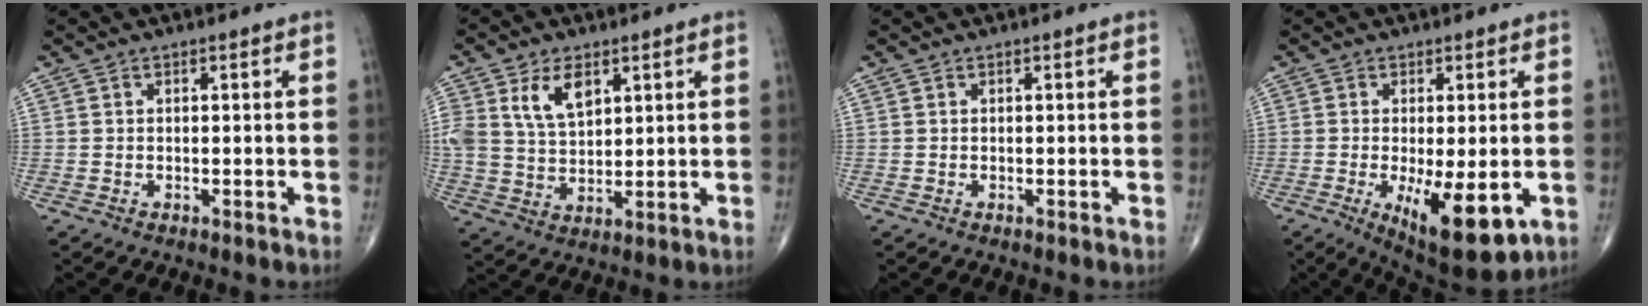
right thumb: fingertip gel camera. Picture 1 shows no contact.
{"total": 8.8, "force": [3.9, 5.2, 5.9], "torque": [-0.098, -0.014, 0.081]}
{"total": 0.0}
{"total": 12.2, "force": [-3.4, 4.1, 10.9], "torque": [-0.166, -0.023, -0.038]}